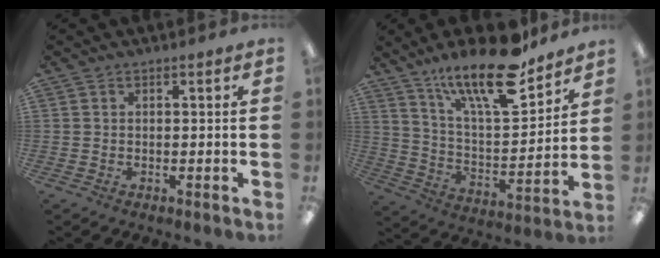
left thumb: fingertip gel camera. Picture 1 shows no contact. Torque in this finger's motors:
{"motor_torque": [0.16, 0.12, 1.42, -1.35, 0.33]}